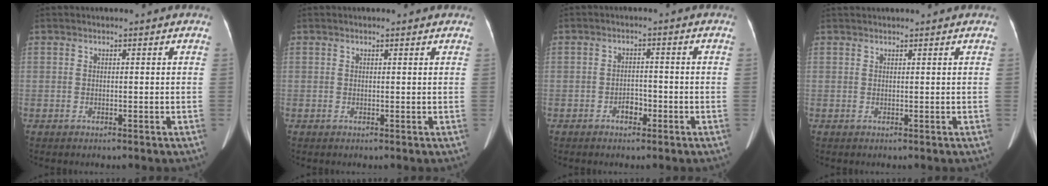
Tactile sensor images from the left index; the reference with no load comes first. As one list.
[{"total": 1.1, "force": [0.9, 0.2, 0.6], "torque": [-0.011, 0.011, 0.012]}, {"total": 2.2, "force": [-1.4, 1.3, 1.2], "torque": [-0.016, 0.005, -0.022]}, {"total": 4.0, "force": [3.6, 0.3, 1.7], "torque": [-0.021, 0.039, 0.055]}]